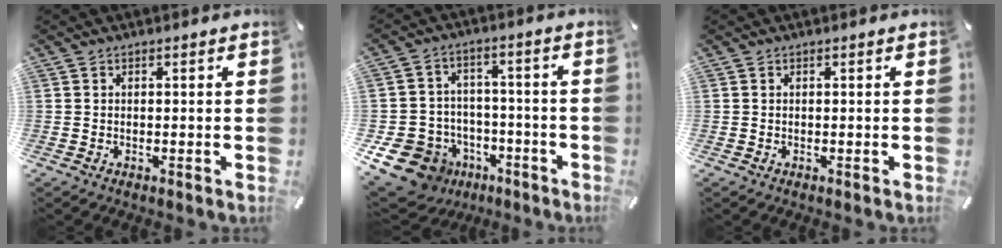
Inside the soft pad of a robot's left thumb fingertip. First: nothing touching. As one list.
[{"total": 13.8, "force": [-6.7, 10.9, 5.0], "torque": [-0.112, 0.046, -0.112]}, {"total": 0.0}]